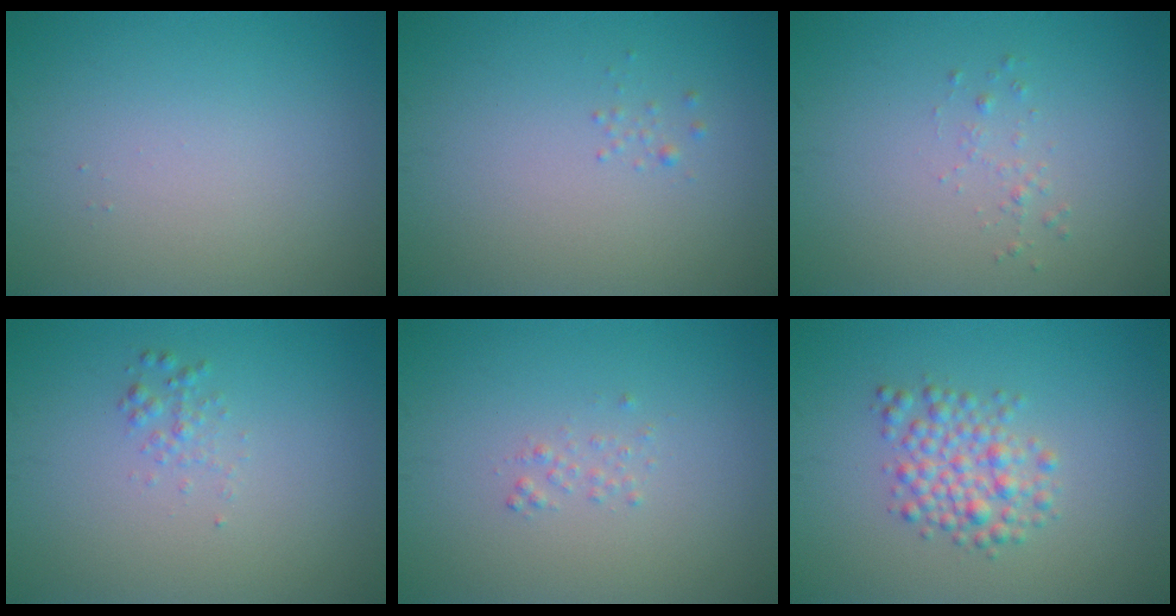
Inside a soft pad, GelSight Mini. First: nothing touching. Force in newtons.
{"total": 0.7, "press": 0.7, "slide": 0.1}
{"total": 0.8, "press": 0.8, "slide": 0.0}
{"total": 1.0, "press": 1.0, "slide": 0.0}
{"total": 0.7, "press": 0.7, "slide": 0.1}
{"total": 3.2, "press": 3.2, "slide": 0.1}